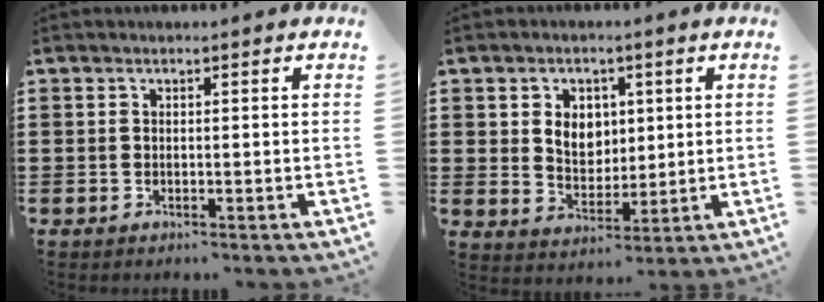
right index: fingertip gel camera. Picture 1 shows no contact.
{"total": 4.9, "force": [1.3, 3.8, 2.7], "torque": [-0.052, 0.006, 0.019]}